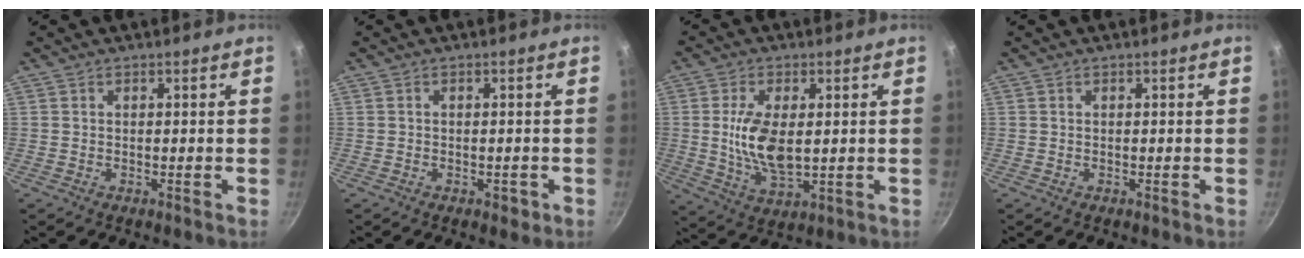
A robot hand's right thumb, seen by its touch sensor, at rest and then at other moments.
{"total": 1.7, "force": [-0.7, 1.0, 1.1], "torque": [-0.007, 0.002, -0.008]}
{"total": 10.3, "force": [0.7, 5.0, 9.0], "torque": [-0.173, -0.015, 0.022]}
{"total": 0.0}